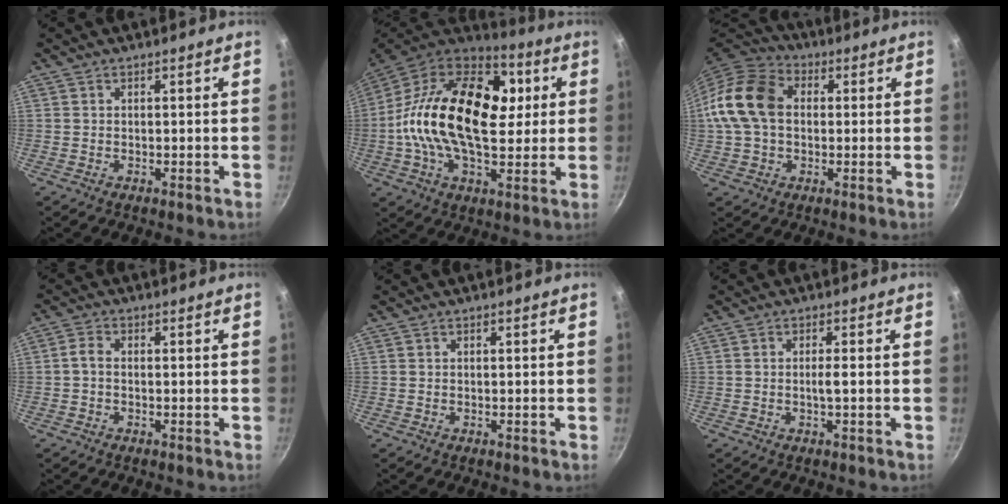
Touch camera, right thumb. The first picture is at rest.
{"total": 28.0, "force": [3.0, 16.6, 22.3], "torque": [-0.371, 0.025, 0.029]}
{"total": 14.2, "force": [1.1, 10.4, 9.6], "torque": [-0.163, 0.027, 0.004]}
{"total": 2.1, "force": [-0.4, 1.4, 1.6], "torque": [-0.036, 0.012, -0.013]}
{"total": 0.0}
{"total": 1.7, "force": [-0.3, 0.0, 1.7], "torque": [-0.034, 0.004, -0.007]}